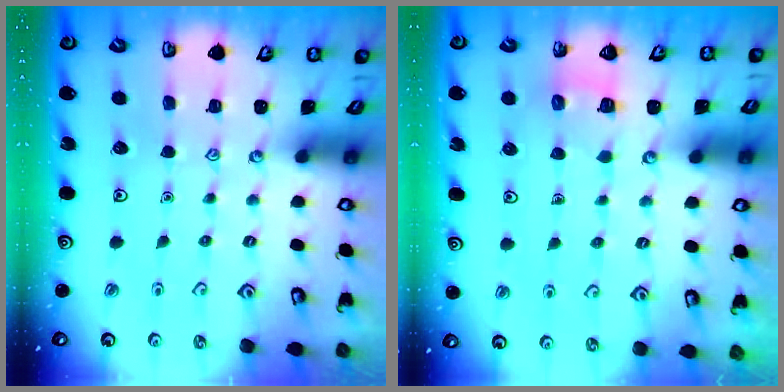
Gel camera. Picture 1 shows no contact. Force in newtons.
{"total": 2.2, "press": 2.2, "slide": 0.1}